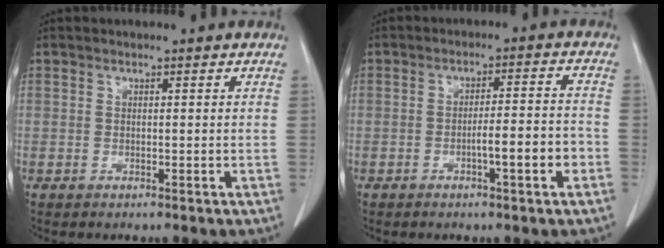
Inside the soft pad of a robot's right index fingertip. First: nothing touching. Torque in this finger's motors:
{"motor_torque": [0.53, -0.31, 0.31, 0.07]}